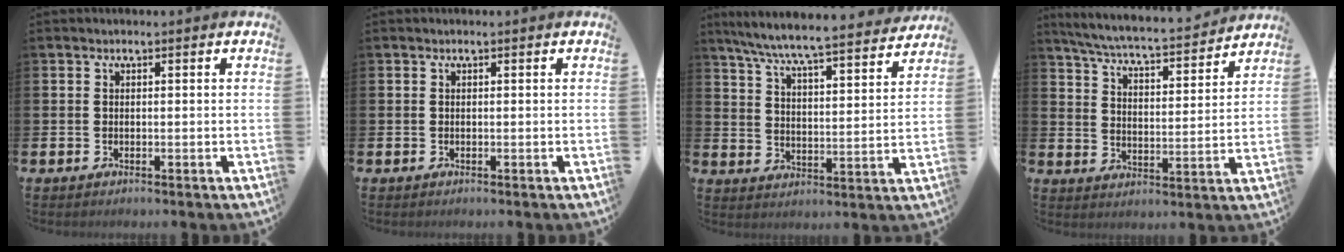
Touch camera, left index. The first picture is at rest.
{"total": 0.0}
{"total": 7.5, "force": [7.1, 0.2, 2.5], "torque": [-0.081, -0.054, 0.121]}
{"total": 6.3, "force": [6.1, 0.2, 1.7], "torque": [-0.057, -0.051, 0.101]}